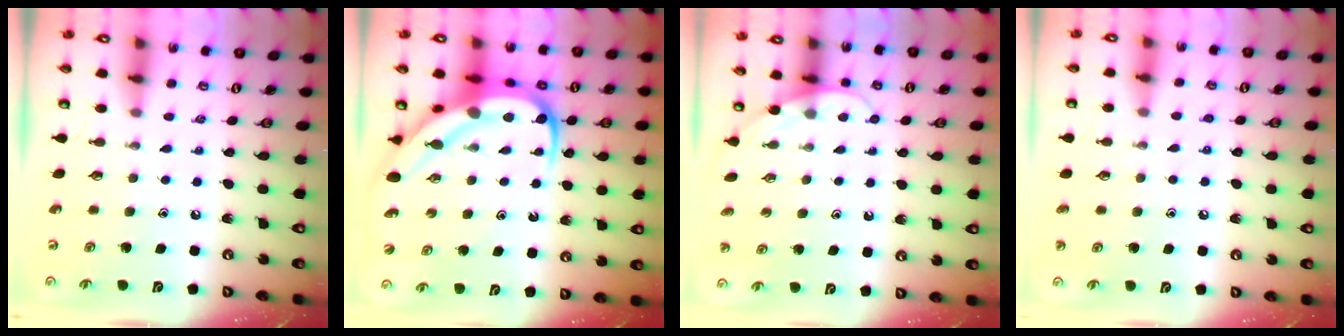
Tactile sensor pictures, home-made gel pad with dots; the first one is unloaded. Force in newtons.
{"total": 14.7, "press": 14.7, "slide": 1.5}
{"total": 4.0, "press": 4.0, "slide": 0.3}
{"total": 5.0, "press": 4.9, "slide": 1.0}